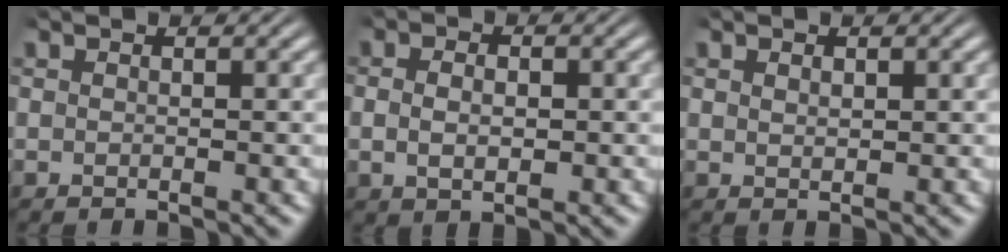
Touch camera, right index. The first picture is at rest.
{"total": 2.4, "force": [-0.1, 1.4, 2.0], "torque": [-0.036, -0.007, 0.004]}
{"total": 0.6, "force": [0.4, -0.2, 0.4], "torque": [-0.005, -0.007, 0.015]}